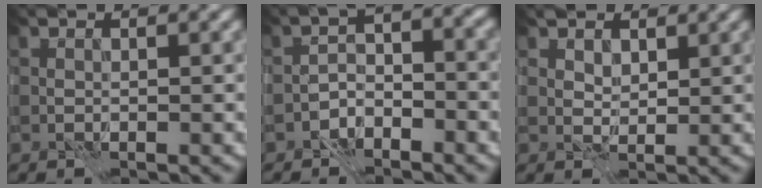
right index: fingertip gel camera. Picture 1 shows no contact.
{"total": 3.0, "force": [-2.2, 1.4, 1.5], "torque": [-0.024, 0.010, -0.047]}
{"total": 2.3, "force": [1.8, 1.2, 0.5], "torque": [-0.013, -0.007, 0.028]}